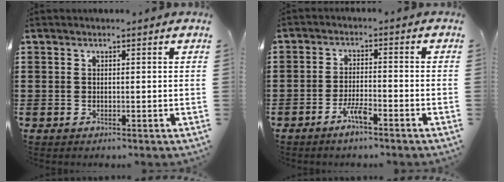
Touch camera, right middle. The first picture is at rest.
{"total": 3.6, "force": [-2.5, 0.7, 2.5], "torque": [-0.056, 0.002, -0.051]}